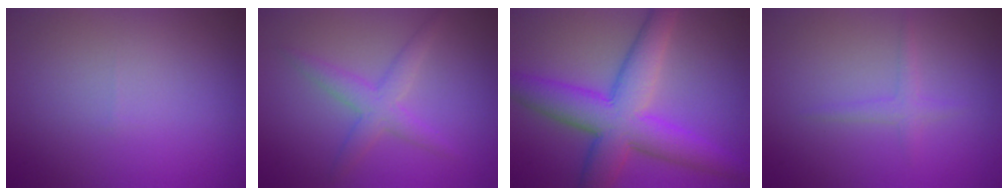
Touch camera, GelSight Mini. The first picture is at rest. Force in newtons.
{"total": 2.9, "press": 2.9, "slide": 0.0}
{"total": 8.8, "press": 8.8, "slide": 0.2}
{"total": 1.3, "press": 1.3, "slide": 0.1}